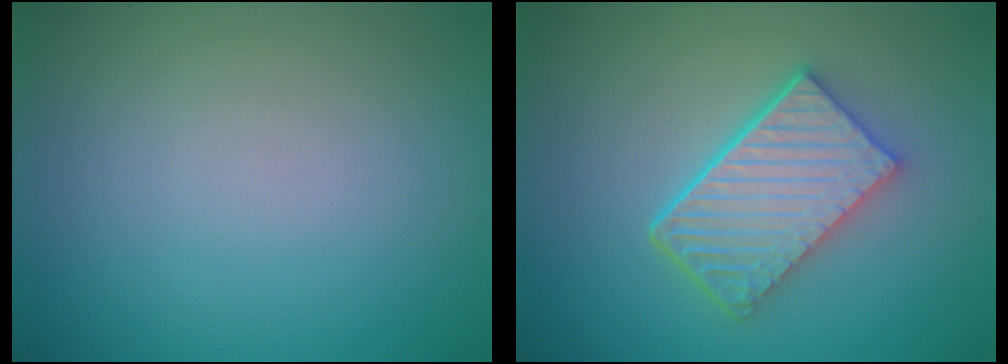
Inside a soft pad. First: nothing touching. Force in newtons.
{"total": 5.6, "press": 4.2, "slide": 3.7}